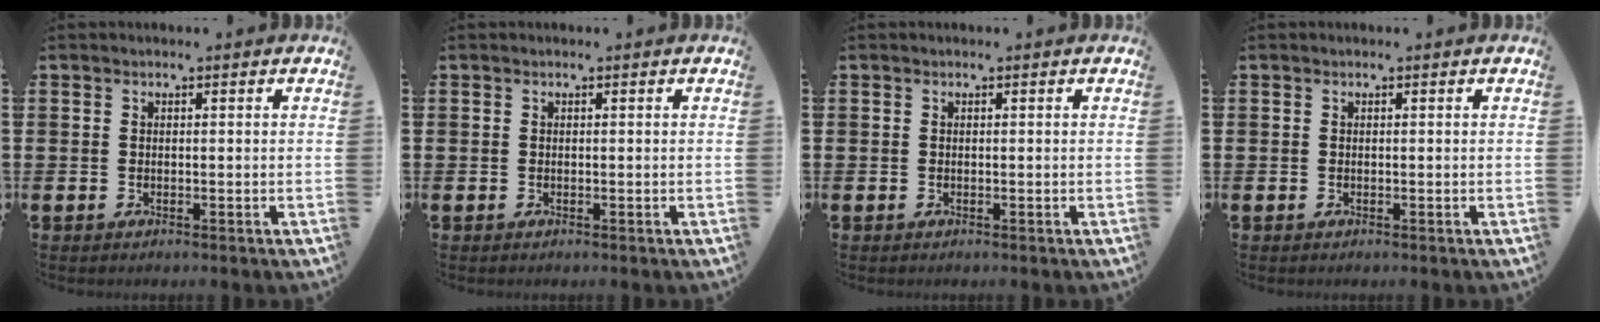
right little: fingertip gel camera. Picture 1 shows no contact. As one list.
[{"total": 0.0}, {"total": 0.0}, {"total": 0.0}]